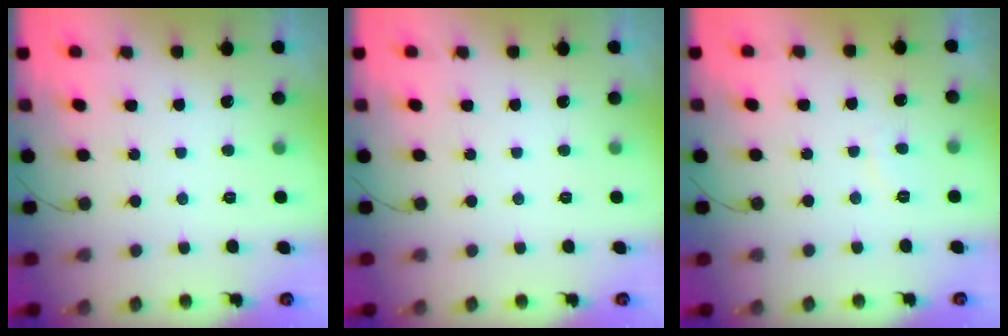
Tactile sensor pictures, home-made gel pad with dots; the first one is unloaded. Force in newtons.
{"total": 0.0}
{"total": 1.6, "press": 1.5, "slide": 0.6}